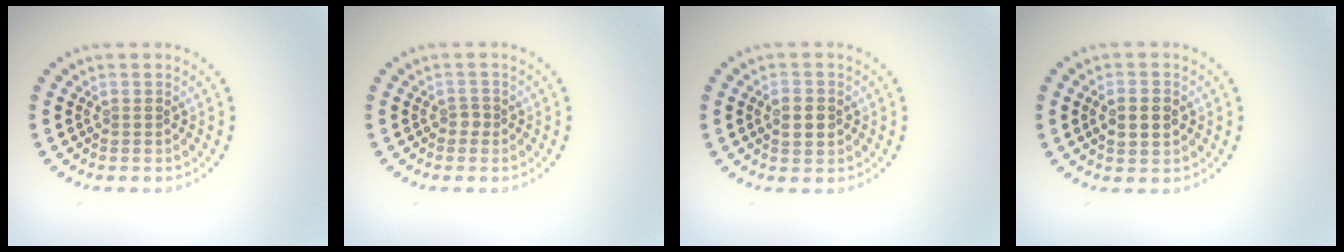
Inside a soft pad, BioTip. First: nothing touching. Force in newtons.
{"total": 0.8, "press": 0.6, "slide": 0.5}
{"total": 2.0, "press": 2.0, "slide": 0.1}
{"total": 2.4, "press": 2.4, "slide": 0.1}